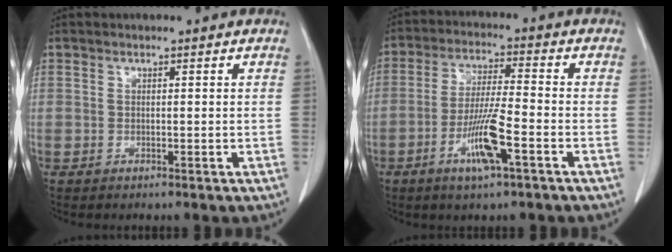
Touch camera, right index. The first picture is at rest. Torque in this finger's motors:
{"motor_torque": [0.40, -0.28, 0.20, 0.15]}